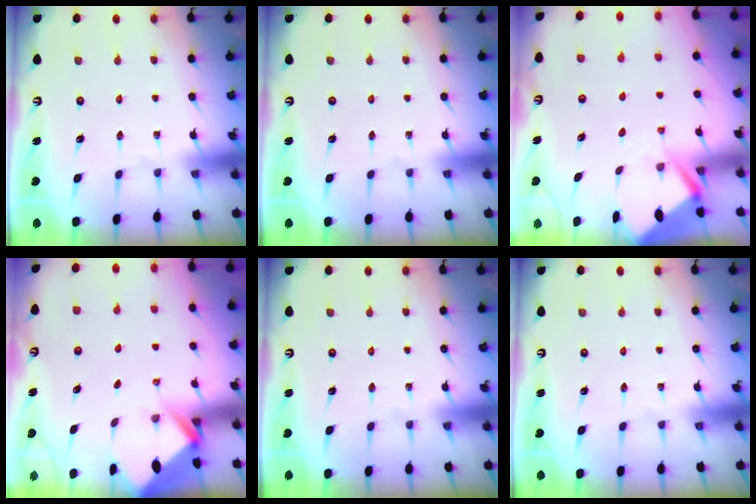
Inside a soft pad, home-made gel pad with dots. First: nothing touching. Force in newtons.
{"total": 0.0}
{"total": 3.6, "press": 3.6, "slide": 0.3}
{"total": 3.0, "press": 2.9, "slide": 0.4}
{"total": 0.0}
{"total": 0.0}